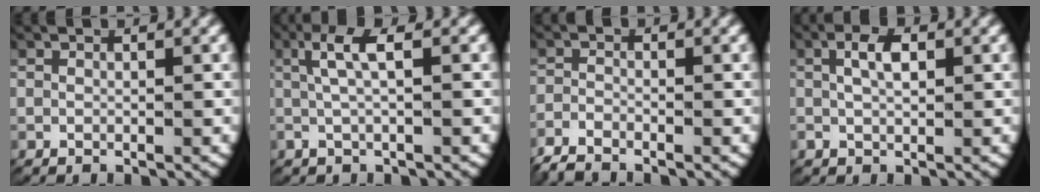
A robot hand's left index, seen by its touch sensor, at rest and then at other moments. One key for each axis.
{"total": 3.8, "fx": 1.1, "fy": 1.1, "fz": 3.5, "tx": -0.073, "ty": 0.013, "tz": 0.017}
{"total": 2.7, "fx": -2.3, "fy": 1.2, "fz": 0.7, "tx": -0.023, "ty": -0.008, "tz": -0.042}
{"total": 2.9, "fx": 0.6, "fy": 1.5, "fz": 2.4, "tx": -0.038, "ty": 0.004, "tz": 0.011}